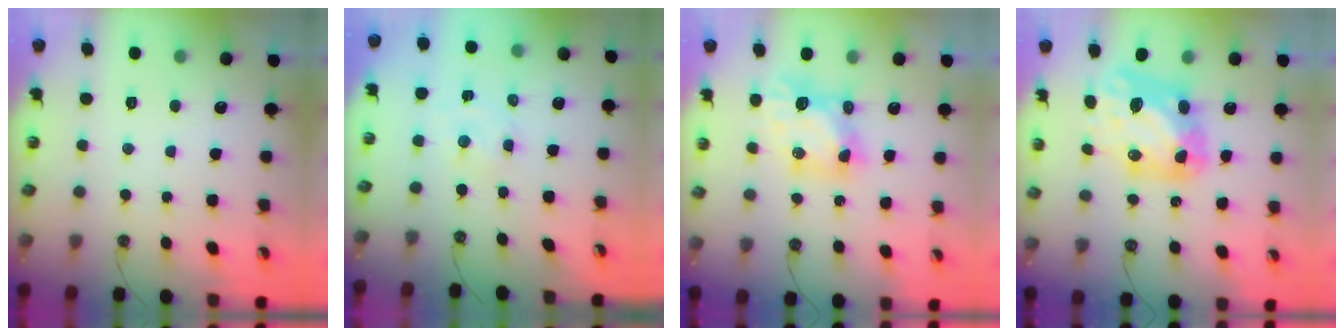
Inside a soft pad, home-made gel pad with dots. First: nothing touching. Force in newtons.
{"total": 1.0, "press": 1.0, "slide": 0.2}
{"total": 7.0, "press": 7.0, "slide": 0.3}
{"total": 12.1, "press": 12.0, "slide": 1.3}